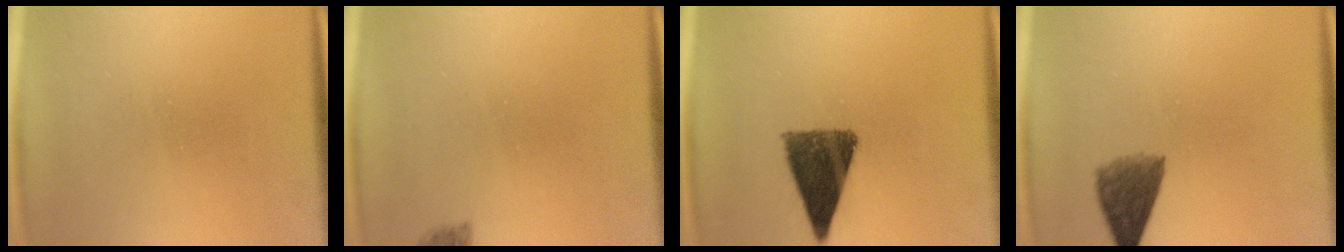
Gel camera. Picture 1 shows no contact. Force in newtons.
{"total": 1.8}
{"total": 11.1}
{"total": 5.5}